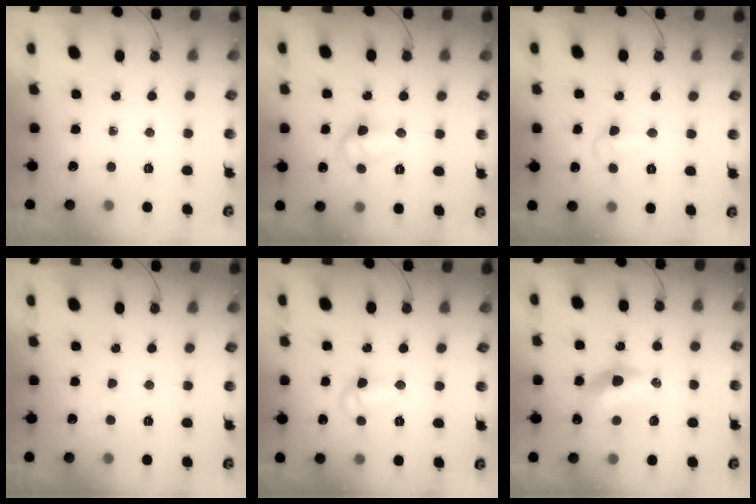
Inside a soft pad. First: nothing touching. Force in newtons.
{"total": 9.2, "press": 9.2, "slide": 0.8}
{"total": 5.4, "press": 5.3, "slide": 0.9}
{"total": 2.4, "press": 2.3, "slide": 0.6}
{"total": 8.5, "press": 8.5, "slide": 0.6}
{"total": 11.5, "press": 11.4, "slide": 0.7}